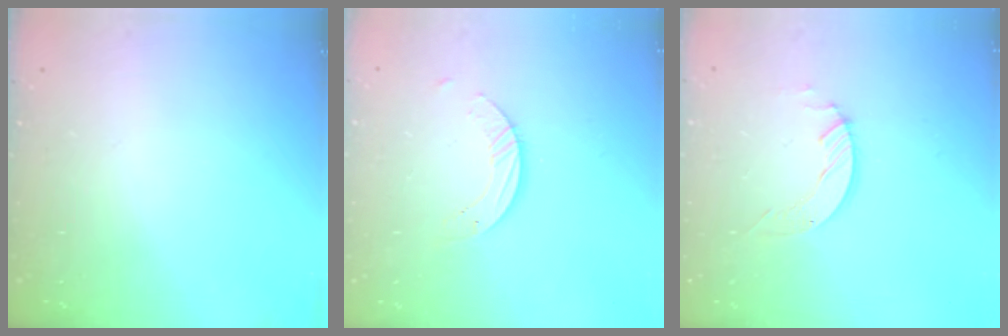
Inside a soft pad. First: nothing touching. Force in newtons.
{"total": 4.2, "press": 4.2, "slide": 0.3}
{"total": 4.2, "press": 4.2, "slide": 0.2}